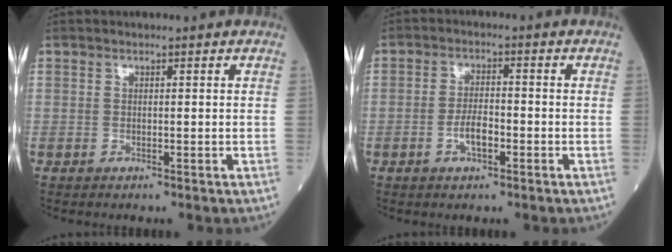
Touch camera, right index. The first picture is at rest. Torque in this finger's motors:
{"motor_torque": [0.31, 0.06, 0.11, 0.03]}